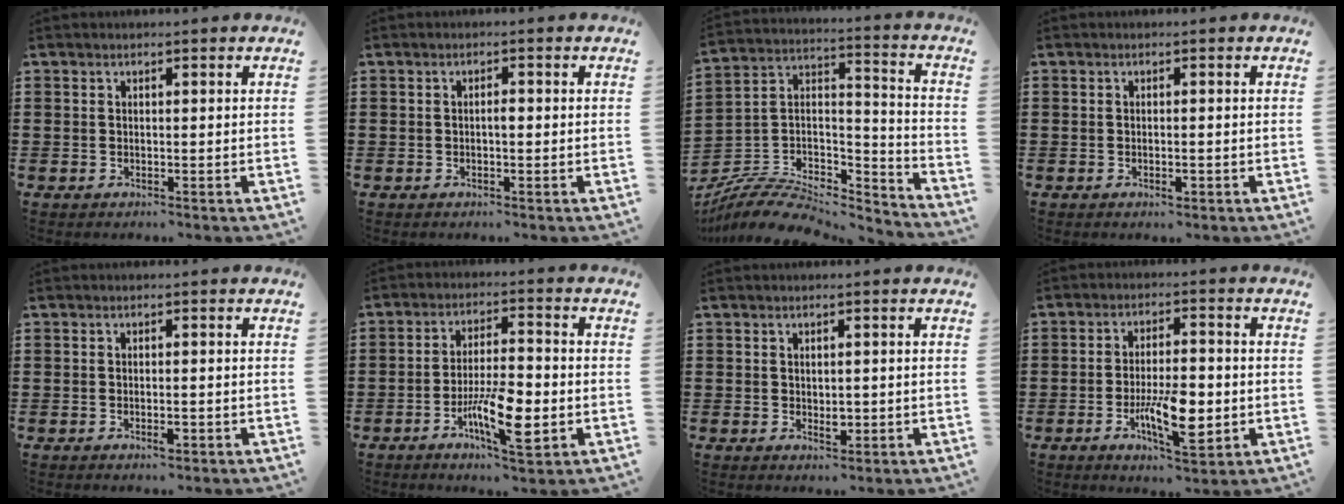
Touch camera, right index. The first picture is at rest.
{"total": 1.3, "force": [-0.2, 0.4, 1.2], "torque": [-0.023, -0.001, -0.004]}
{"total": 7.5, "force": [-6.2, 3.3, 2.9], "torque": [-0.061, 0.012, -0.122]}
{"total": 1.2, "force": [-0.4, 0.3, 1.1], "torque": [-0.021, -0.007, -0.005]}
{"total": 1.6, "force": [-0.6, 0.4, 1.4], "torque": [-0.027, -0.004, -0.009]}
{"total": 10.0, "force": [-3.3, 3.1, 8.9], "torque": [-0.174, -0.010, -0.056]}
{"total": 1.9, "force": [0.1, 1.0, 1.6], "torque": [-0.020, -0.003, 0.001]}
{"total": 9.4, "force": [-2.4, 3.4, 8.4], "torque": [-0.162, -0.011, -0.037]}